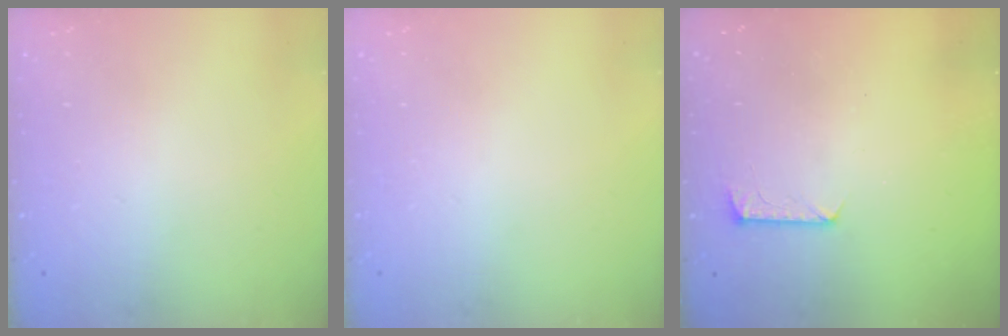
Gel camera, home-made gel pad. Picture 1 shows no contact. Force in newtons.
{"total": 0.0}
{"total": 7.0, "press": 6.9, "slide": 0.6}